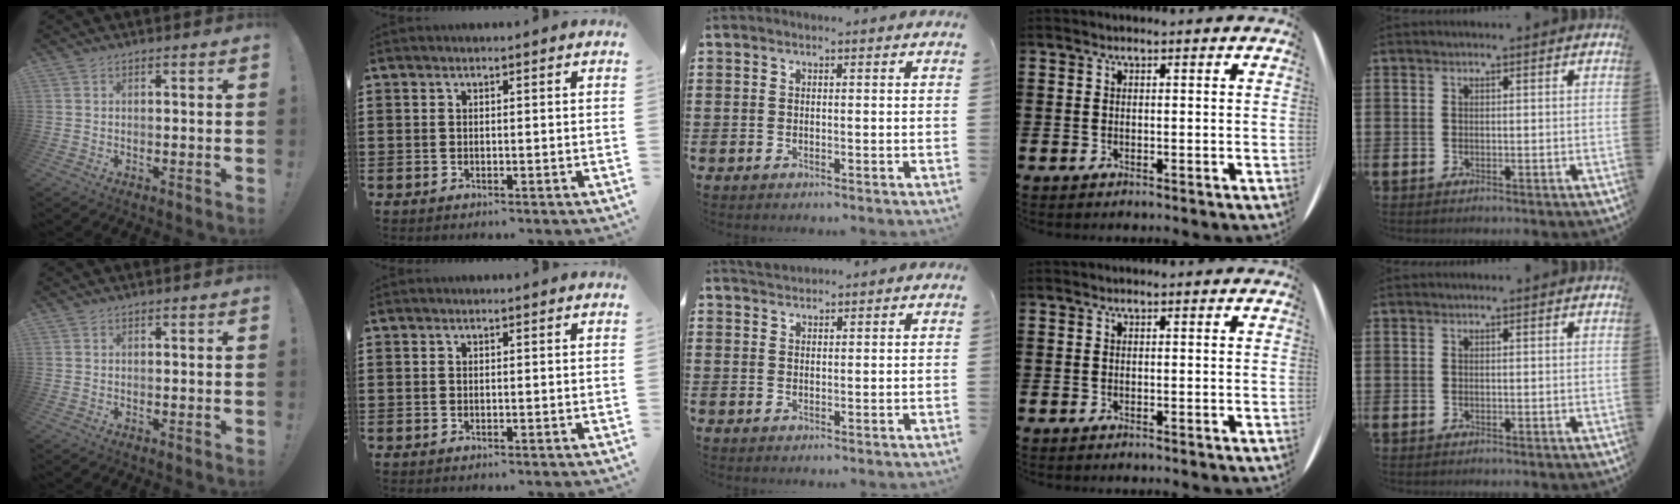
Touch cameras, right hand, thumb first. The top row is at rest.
{"middle": {"total": 1.0, "force": [1.0, 0.1, -0.1], "torque": [-0.002, 0.005, 0.020]}}